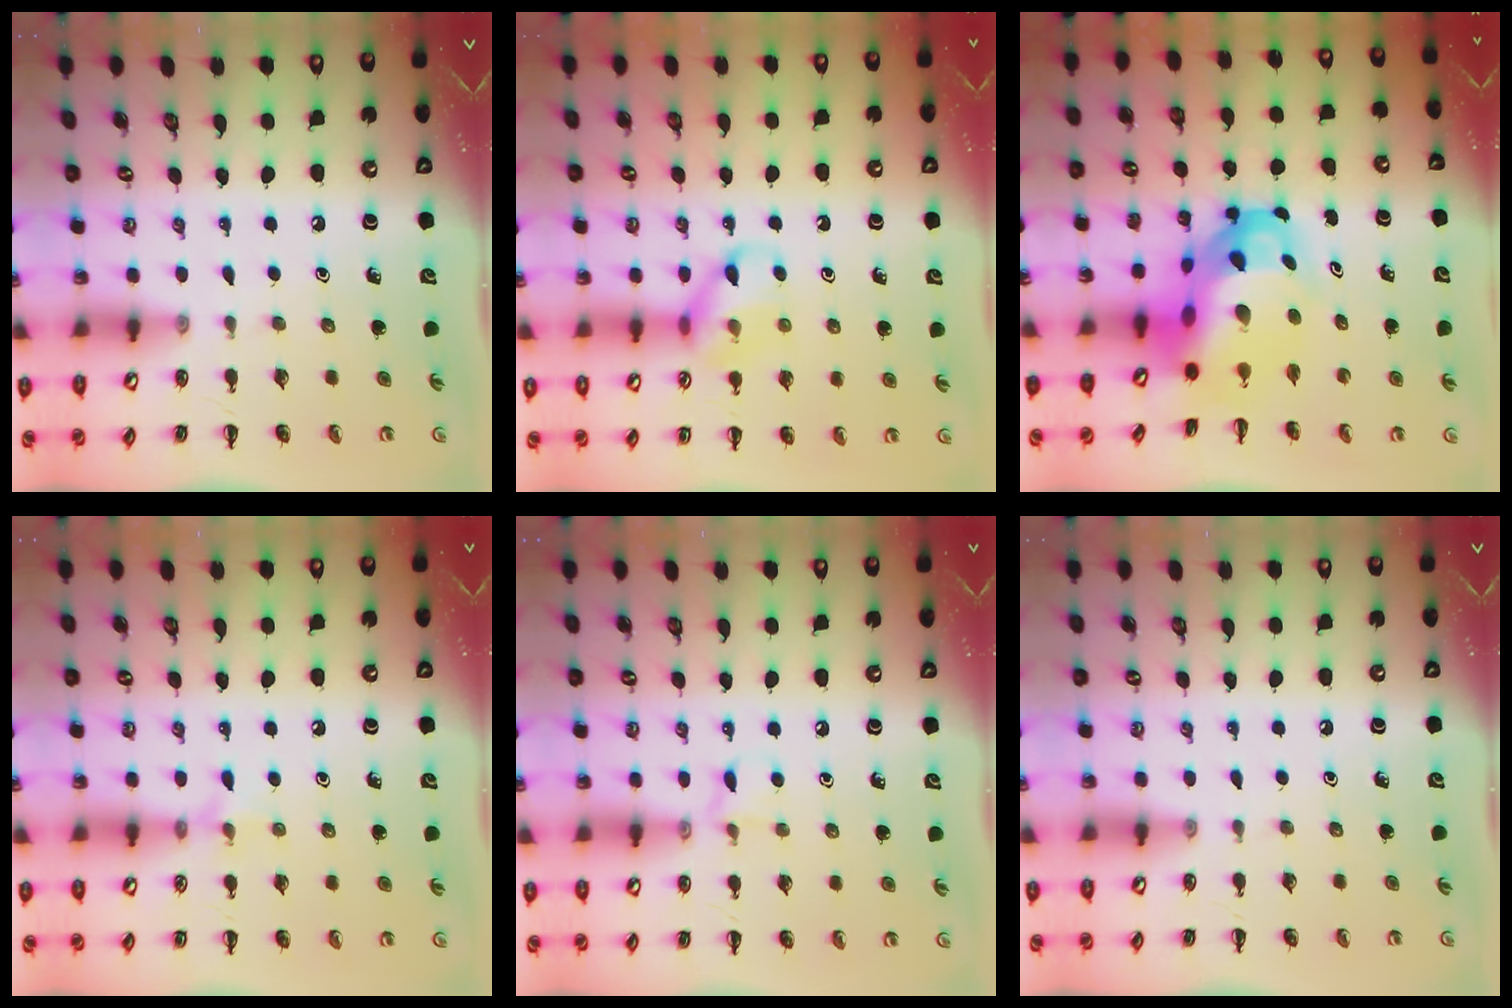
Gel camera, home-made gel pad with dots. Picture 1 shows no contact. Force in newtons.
{"total": 10.7, "press": 10.7, "slide": 0.9}
{"total": 8.5, "press": 8.1, "slide": 2.6}
{"total": 5.1, "press": 4.9, "slide": 1.3}
{"total": 4.6, "press": 4.4, "slide": 1.4}
{"total": 0.0}